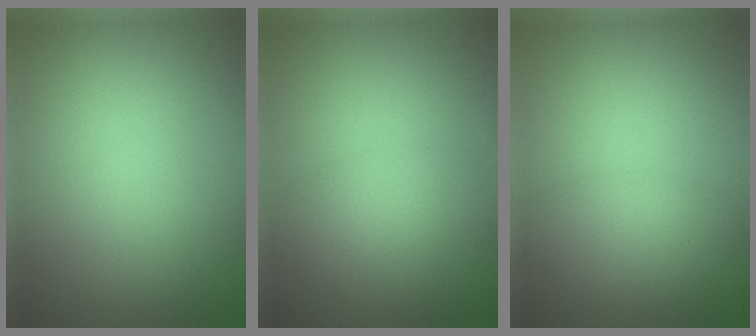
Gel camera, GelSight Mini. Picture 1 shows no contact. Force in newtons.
{"total": 2.2, "press": 2.2, "slide": 0.1}
{"total": 1.8, "press": 1.8, "slide": 0.2}